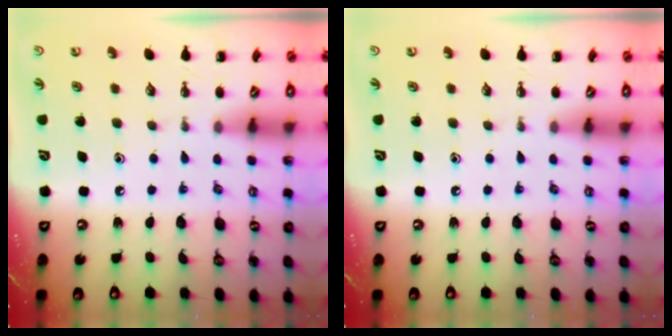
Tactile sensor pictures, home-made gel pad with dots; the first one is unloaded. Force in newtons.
{"total": 0.0}